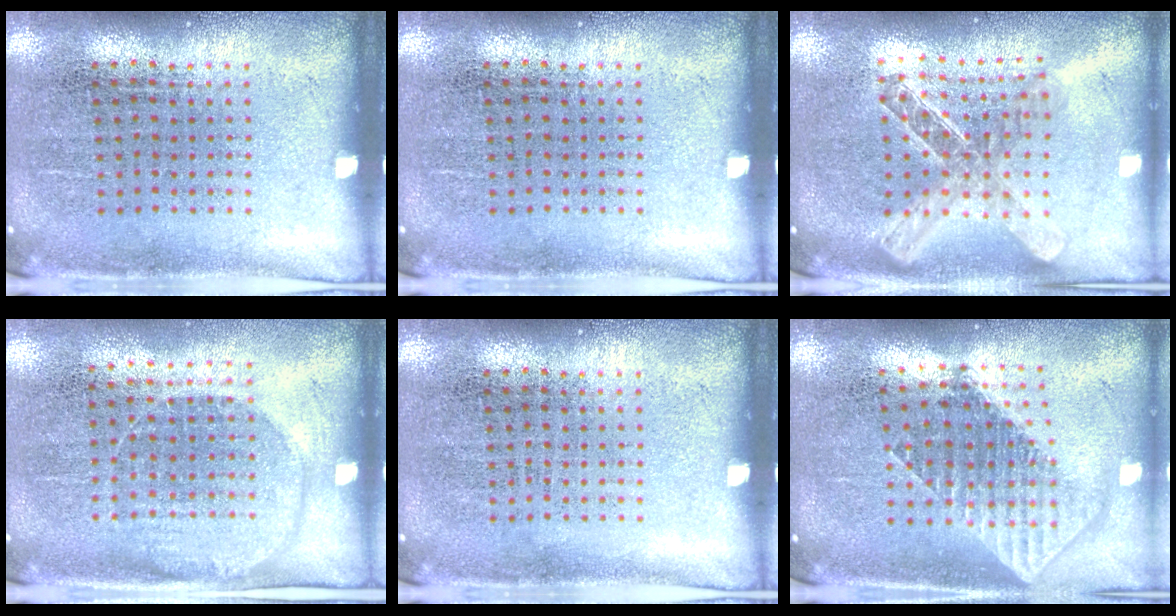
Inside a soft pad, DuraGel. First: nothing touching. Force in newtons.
{"total": 0.0}
{"total": 2.0, "press": 1.7, "slide": 1.1}
{"total": 1.5, "press": 1.4, "slide": 0.8}
{"total": 0.0}
{"total": 1.9, "press": 1.5, "slide": 1.2}